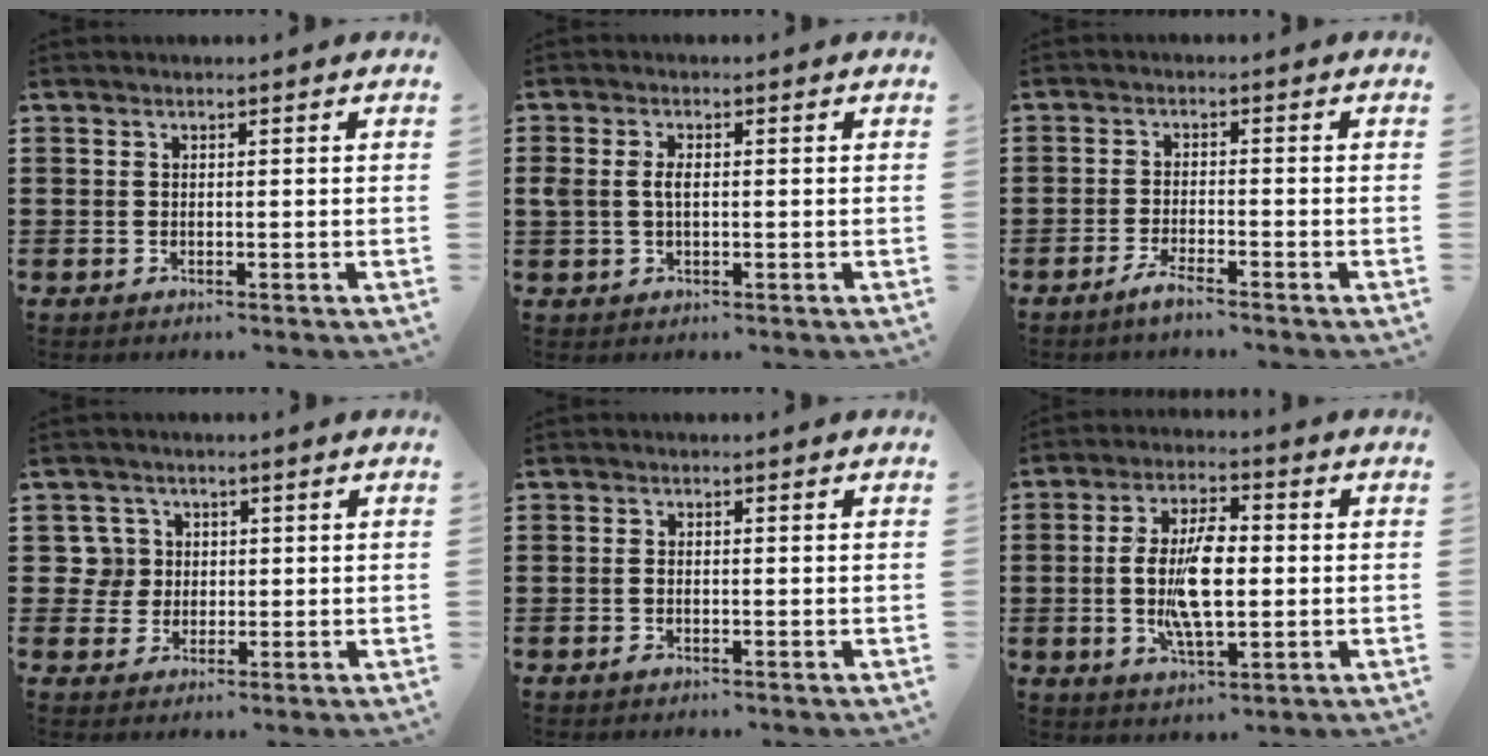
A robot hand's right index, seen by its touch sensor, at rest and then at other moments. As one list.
[{"total": 2.6, "force": [0.2, 1.5, 2.1], "torque": [-0.058, 0.002, -0.002]}, {"total": 2.6, "force": [-2.2, 0.0, 1.4], "torque": [-0.032, 0.000, -0.042]}, {"total": 4.4, "force": [0.7, 4.2, 0.9], "torque": [-0.038, 0.013, 0.012]}, {"total": 0.7, "force": [-0.4, 0.3, 0.5], "torque": [-0.011, -0.004, -0.007]}, {"total": 9.4, "force": [-0.5, 3.9, 8.6], "torque": [-0.188, -0.001, -0.016]}]